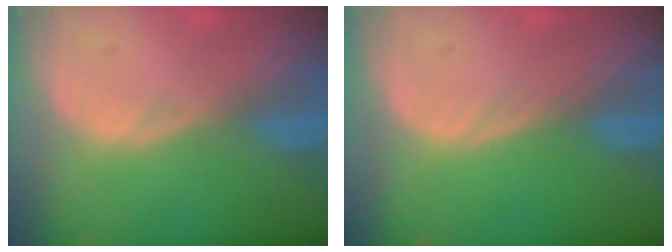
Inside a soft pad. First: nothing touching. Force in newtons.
{"total": 0.0}